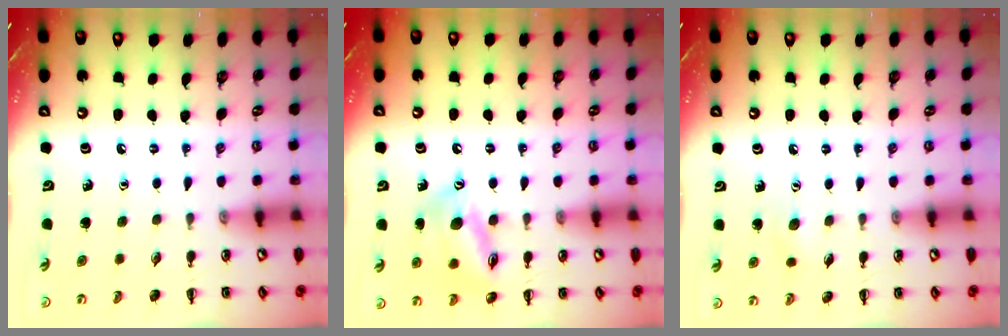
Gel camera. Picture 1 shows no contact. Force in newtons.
{"total": 13.6, "press": 13.5, "slide": 1.5}
{"total": 4.6, "press": 4.5, "slide": 1.2}